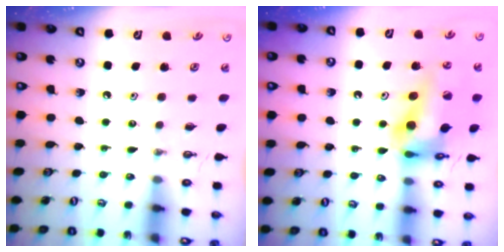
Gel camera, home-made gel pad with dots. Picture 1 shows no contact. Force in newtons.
{"total": 16.7, "press": 16.7, "slide": 1.4}